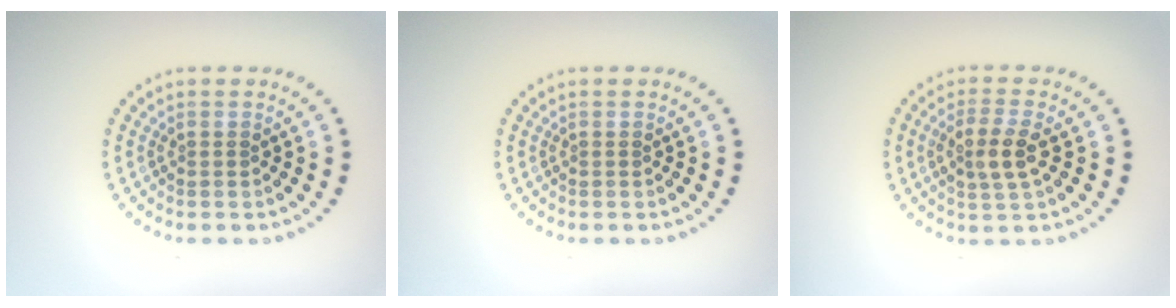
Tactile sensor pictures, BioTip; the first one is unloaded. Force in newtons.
{"total": 0.0}
{"total": 3.0, "press": 2.8, "slide": 0.9}